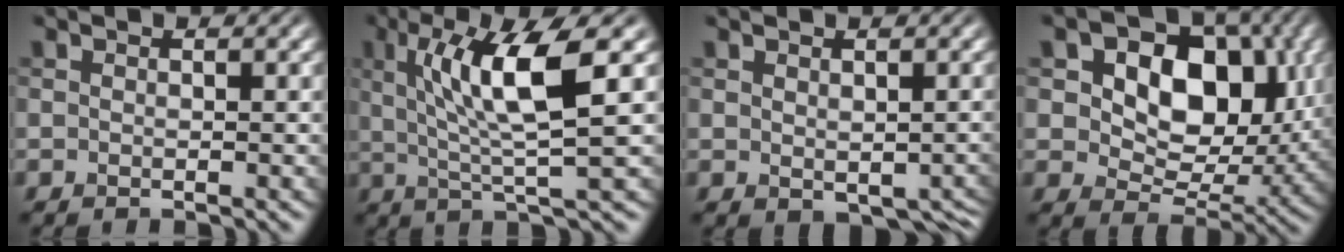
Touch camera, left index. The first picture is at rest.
{"total": 8.1, "force": [2.0, 1.5, 7.7], "torque": [-0.128, 0.005, 0.034]}
{"total": 2.8, "force": [-0.3, 1.8, 2.2], "torque": [-0.033, -0.014, 0.010]}
{"total": 10.3, "force": [2.9, 7.0, 7.0], "torque": [-0.104, -0.002, 0.037]}